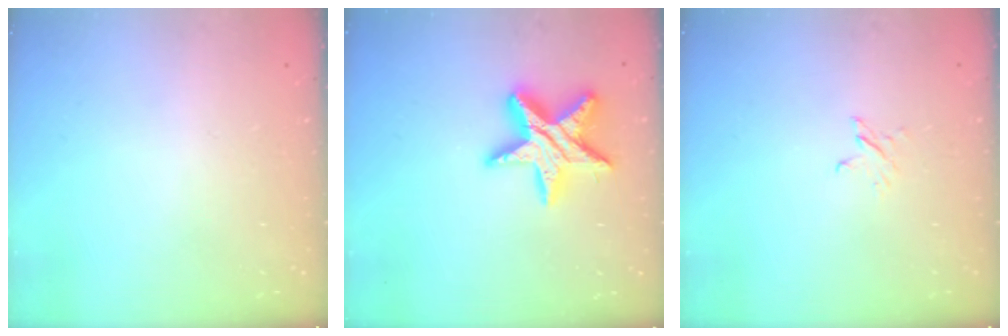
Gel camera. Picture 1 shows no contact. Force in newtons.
{"total": 15.3, "press": 15.2, "slide": 1.5}
{"total": 2.3, "press": 2.3, "slide": 0.3}